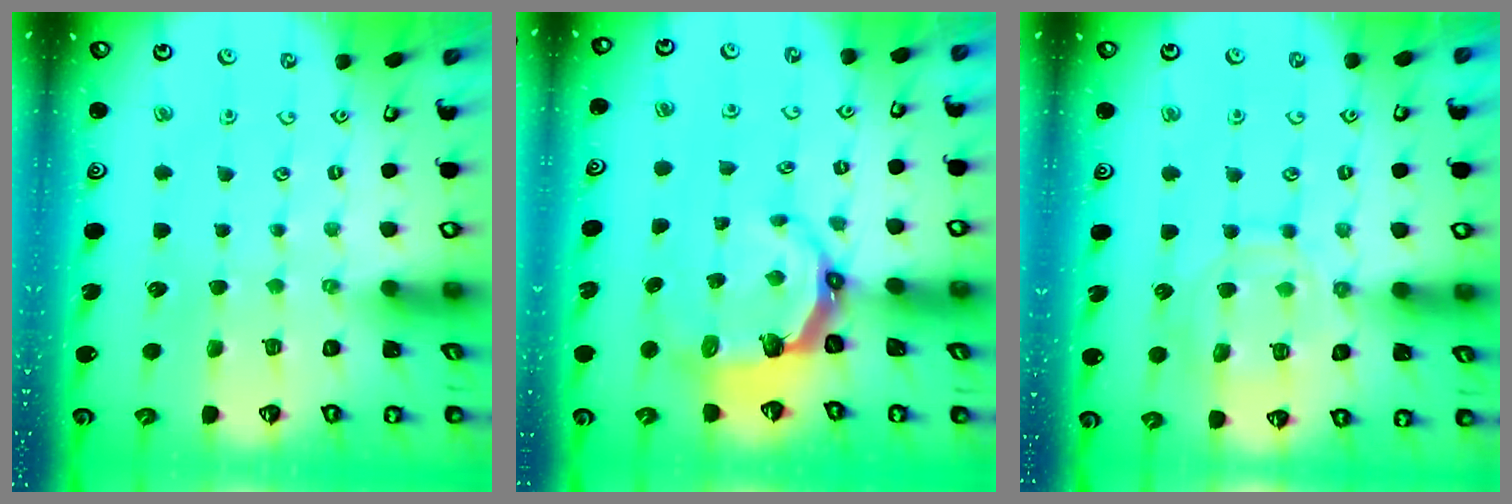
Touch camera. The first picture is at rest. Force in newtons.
{"total": 6.8, "press": 5.2, "slide": 4.4}
{"total": 12.4, "press": 12.4, "slide": 1.0}